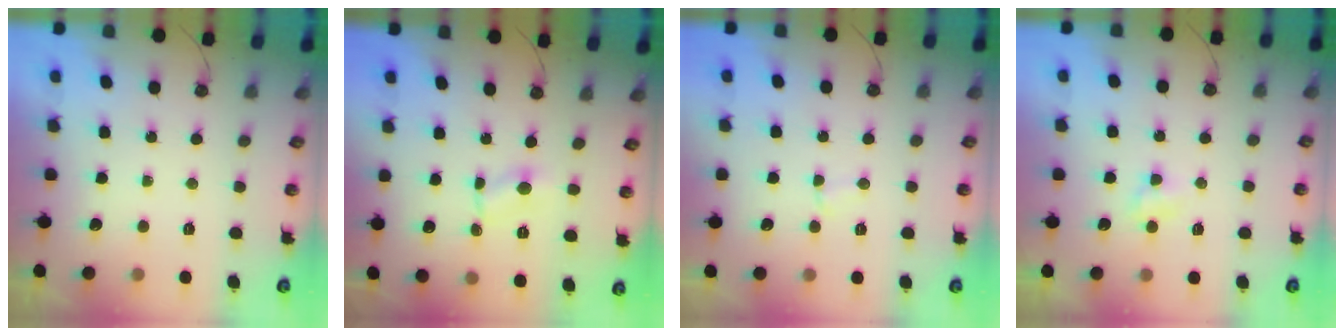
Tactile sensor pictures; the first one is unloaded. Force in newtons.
{"total": 1.8, "press": 1.8, "slide": 0.2}
{"total": 2.3, "press": 2.3, "slide": 0.3}
{"total": 2.6, "press": 2.6, "slide": 0.3}